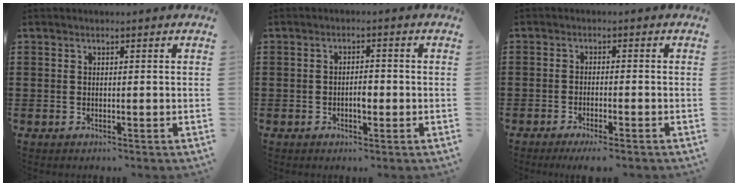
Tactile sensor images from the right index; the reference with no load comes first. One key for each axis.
{"total": 2.5, "fx": -0.6, "fy": 1.0, "fz": 2.2, "tx": -0.042, "ty": 0.003, "tz": -0.011}
{"total": 2.0, "fx": -1.6, "fy": -0.1, "fz": 1.1, "tx": -0.025, "ty": -0.003, "tz": -0.033}